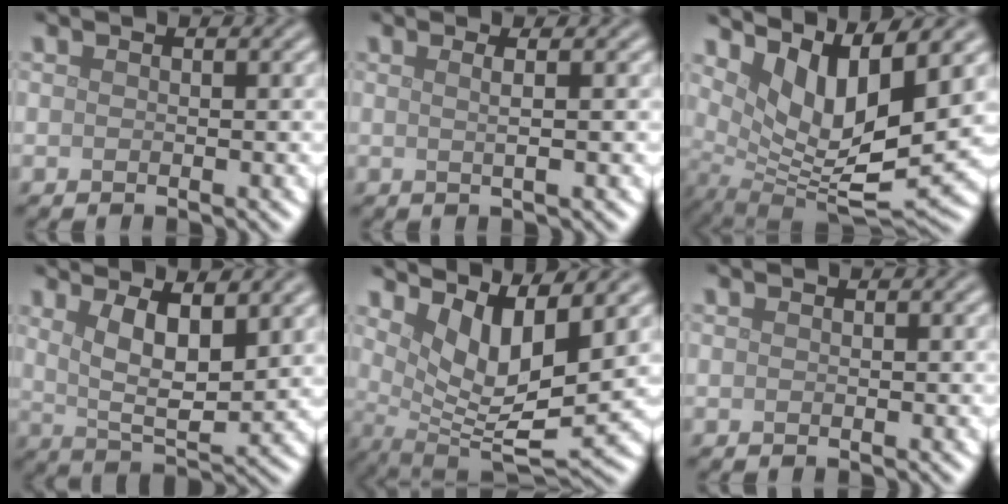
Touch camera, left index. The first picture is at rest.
{"total": 2.3, "force": [0.8, 0.9, 2.0], "torque": [-0.020, 0.003, -0.014]}
{"total": 9.3, "force": [3.9, 2.6, 8.1], "torque": [-0.154, -0.007, 0.080]}
{"total": 6.4, "force": [2.6, 2.2, 5.5], "torque": [-0.099, -0.011, 0.049]}
{"total": 7.1, "force": [3.1, 2.0, 6.0], "torque": [-0.115, -0.011, 0.064]}
{"total": 0.0}